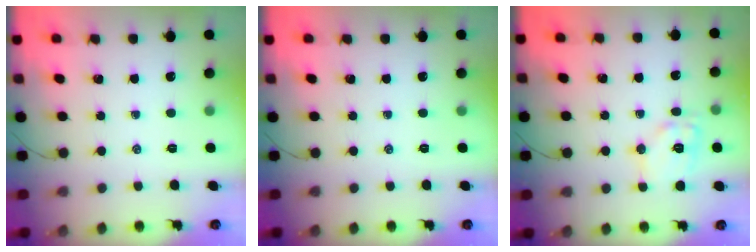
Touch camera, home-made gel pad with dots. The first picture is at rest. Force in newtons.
{"total": 0.0}
{"total": 10.2, "press": 10.2, "slide": 0.7}